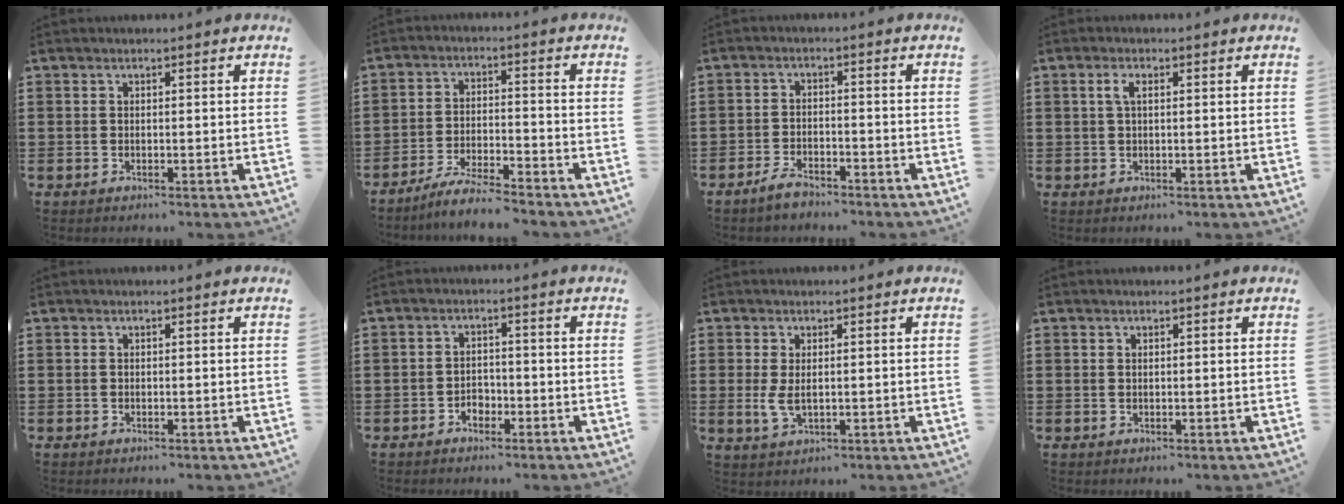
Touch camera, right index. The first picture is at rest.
{"total": 5.2, "force": [-5.0, -0.2, 1.6], "torque": [-0.041, -0.007, -0.100]}
{"total": 2.8, "force": [-2.5, 0.6, 0.9], "torque": [-0.019, 0.005, -0.050]}
{"total": 2.1, "force": [0.5, 0.8, 1.9], "torque": [-0.039, 0.006, 0.007]}
{"total": 0.0}
{"total": 2.2, "force": [-1.2, 1.5, 0.9], "torque": [-0.021, 0.002, -0.027]}
{"total": 3.2, "force": [0.0, 1.6, 2.8], "torque": [-0.069, -0.002, -0.003]}
{"total": 0.0}